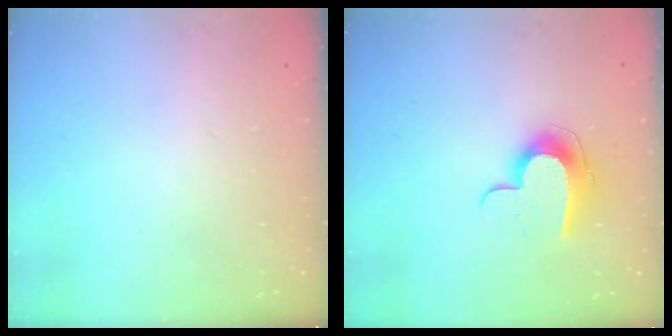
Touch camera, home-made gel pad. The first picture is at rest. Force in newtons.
{"total": 10.2, "press": 10.2, "slide": 0.1}